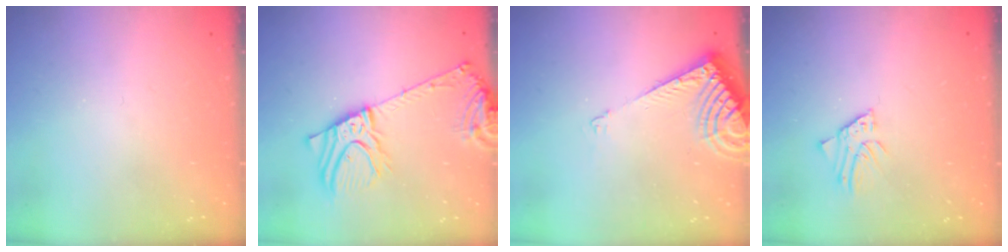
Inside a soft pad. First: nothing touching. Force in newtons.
{"total": 13.9, "press": 13.4, "slide": 3.6}
{"total": 8.4, "press": 8.4, "slide": 1.0}
{"total": 2.4, "press": 2.4, "slide": 0.2}